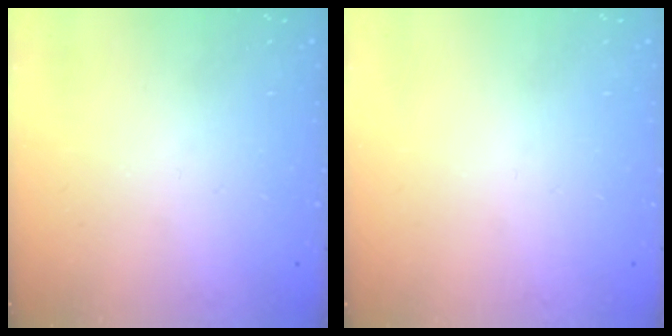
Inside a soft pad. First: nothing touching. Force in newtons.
{"total": 0.0}